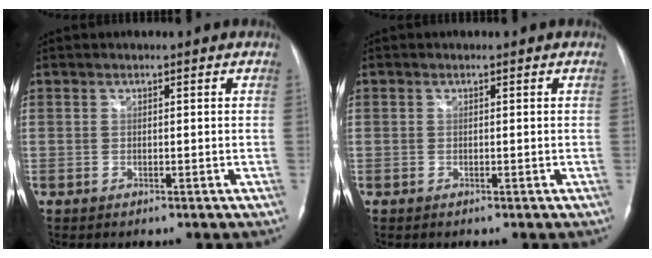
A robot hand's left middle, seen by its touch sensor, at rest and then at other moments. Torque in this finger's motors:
{"motor_torque": [-0.01, 0.00, 0.01, 0.00]}